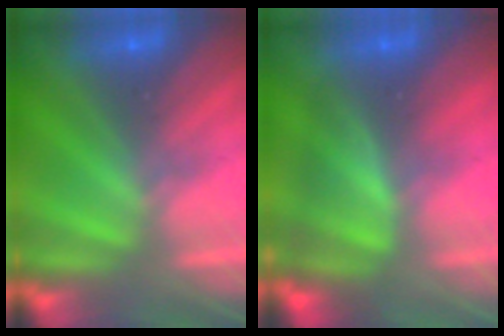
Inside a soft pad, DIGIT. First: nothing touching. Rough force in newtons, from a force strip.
{"total": 4.5}